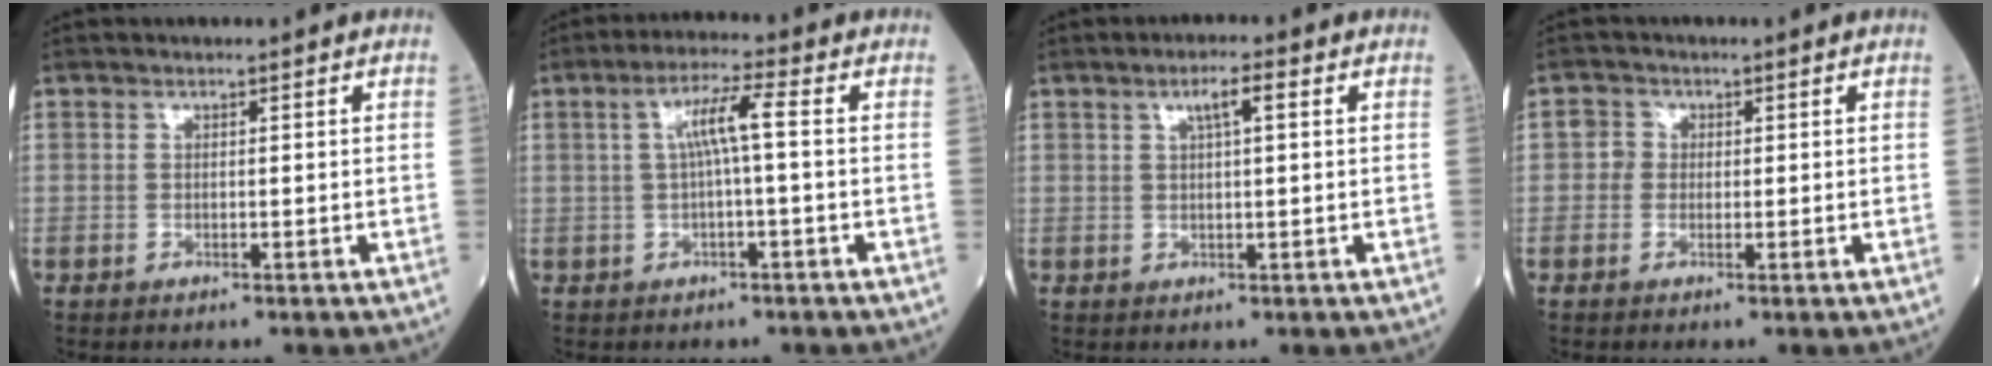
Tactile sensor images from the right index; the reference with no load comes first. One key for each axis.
{"total": 5.2, "fx": 0.5, "fy": 0.0, "fz": 5.2, "tx": -0.096, "ty": 0.017, "tz": 0.011}
{"total": 3.2, "fx": 1.2, "fy": 0.4, "fz": 2.9, "tx": -0.052, "ty": 0.008, "tz": 0.021}
{"total": 2.1, "fx": 0.0, "fy": 2.0, "fz": 0.5, "tx": 0.000, "ty": 0.005, "tz": -0.005}